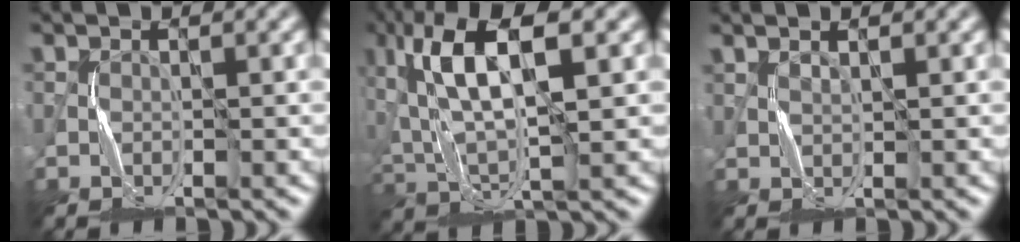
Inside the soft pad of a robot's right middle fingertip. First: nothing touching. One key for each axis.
{"total": 9.7, "fx": 3.2, "fy": 3.4, "fz": 8.5, "tx": -0.173, "ty": 0.012, "tz": 0.060}
{"total": 0.9, "fx": 0.9, "fy": 0.0, "fz": 0.0, "tx": 0.002, "ty": -0.006, "tz": 0.018}